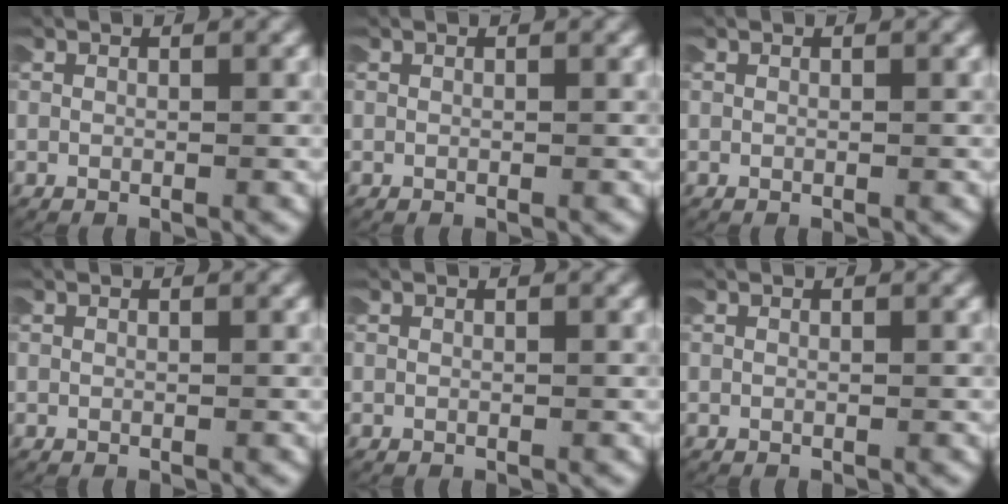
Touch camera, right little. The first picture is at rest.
{"total": 0.0}
{"total": 0.0}
{"total": 0.0}
{"total": 0.0}
{"total": 0.0}